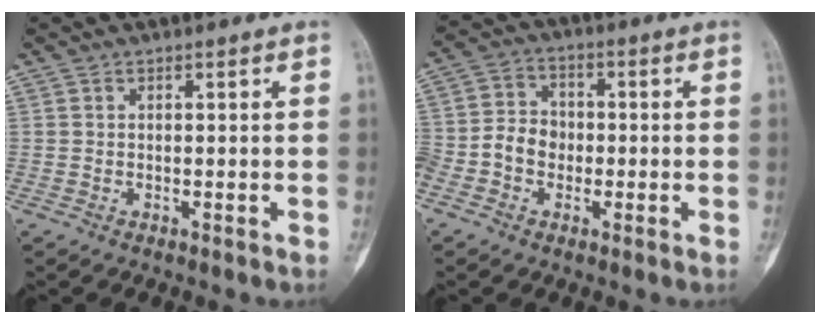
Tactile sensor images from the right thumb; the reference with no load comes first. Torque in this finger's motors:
{"motor_torque": [0.16, 0.10, 0.50, 0.02, 0.11]}